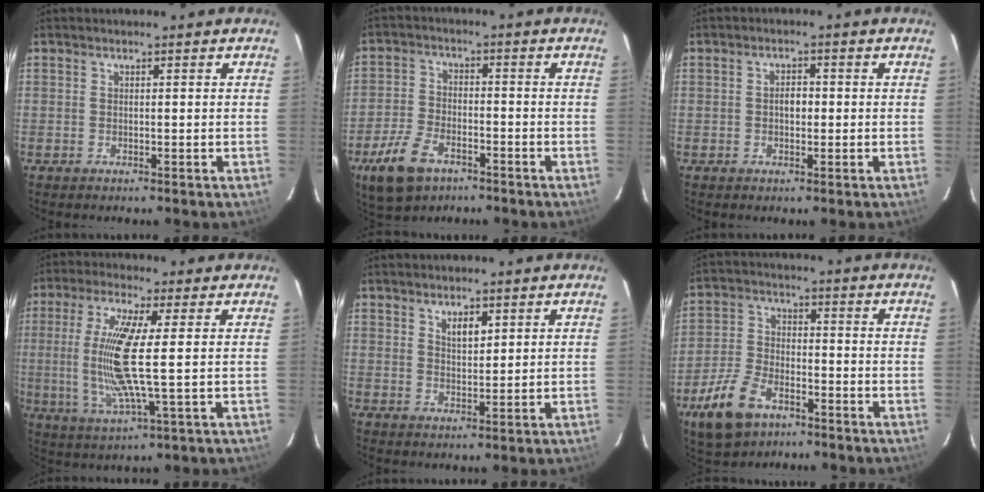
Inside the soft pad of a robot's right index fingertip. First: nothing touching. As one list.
[{"total": 10.2, "force": [-6.3, 5.5, 5.8], "torque": [-0.147, -0.005, -0.118]}, {"total": 2.3, "force": [-0.2, 1.5, 1.7], "torque": [-0.029, 0.008, -0.004]}, {"total": 13.4, "force": [0.7, 1.5, 13.3], "torque": [-0.264, -0.008, 0.014]}, {"total": 3.3, "force": [1.8, 1.5, 2.3], "torque": [-0.036, 0.002, 0.032]}, {"total": 11.6, "force": [-7.1, 6.1, 6.8], "torque": [-0.166, -0.005, -0.134]}]